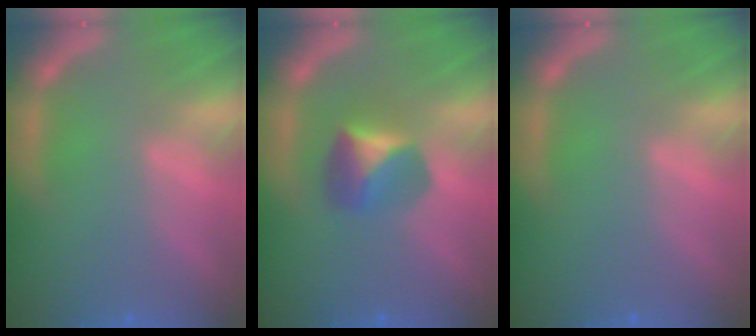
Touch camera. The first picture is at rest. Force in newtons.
{"total": 3.4}
{"total": 0.0}